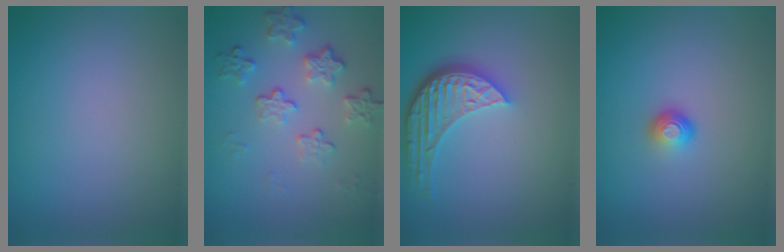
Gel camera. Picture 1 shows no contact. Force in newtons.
{"total": 4.1, "press": 3.0, "slide": 2.8}
{"total": 5.3, "press": 3.9, "slide": 3.5}
{"total": 1.6, "press": 1.1, "slide": 1.1}